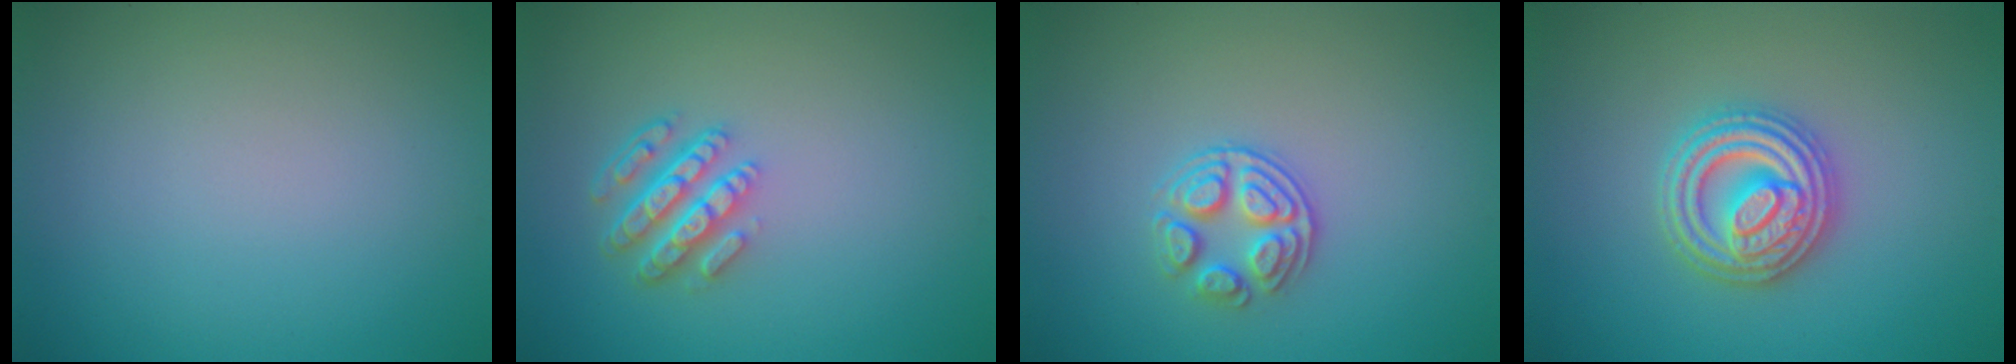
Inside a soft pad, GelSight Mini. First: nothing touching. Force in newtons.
{"total": 4.5, "press": 3.4, "slide": 3.0}
{"total": 2.9, "press": 2.6, "slide": 1.3}
{"total": 4.8, "press": 4.7, "slide": 0.7}